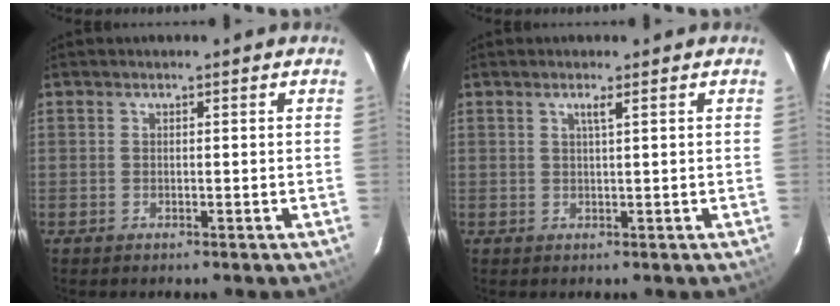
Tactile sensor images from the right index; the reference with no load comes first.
{"total": 1.3, "force": [0.6, -0.3, 1.1], "torque": [-0.020, 0.000, 0.011]}